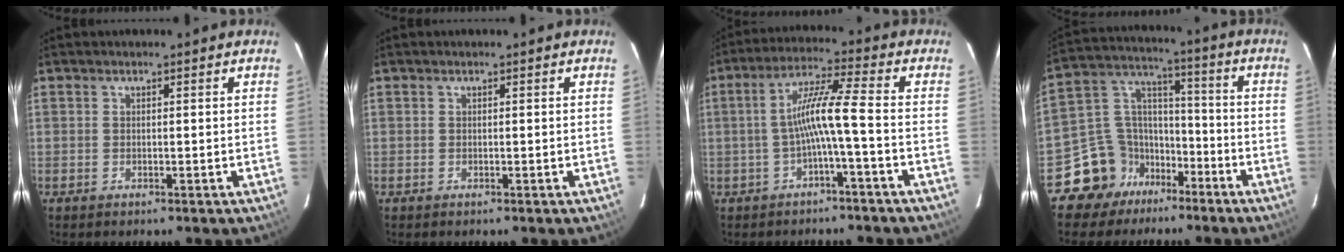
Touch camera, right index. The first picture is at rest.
{"total": 0.0}
{"total": 7.3, "force": [-2.3, -0.7, 6.9], "torque": [-0.151, 0.012, -0.038]}
{"total": 11.4, "force": [-7.9, 8.1, 1.5], "torque": [-0.048, 0.069, -0.138]}